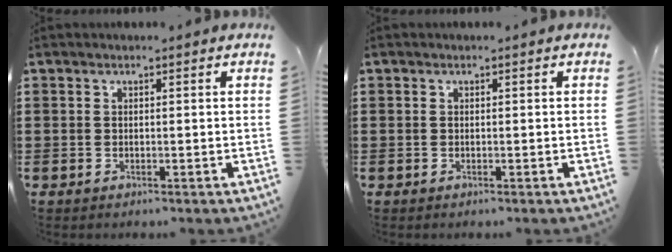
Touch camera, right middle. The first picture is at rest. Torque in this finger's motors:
{"motor_torque": [0.14, 0.24, 0.00, 0.01]}